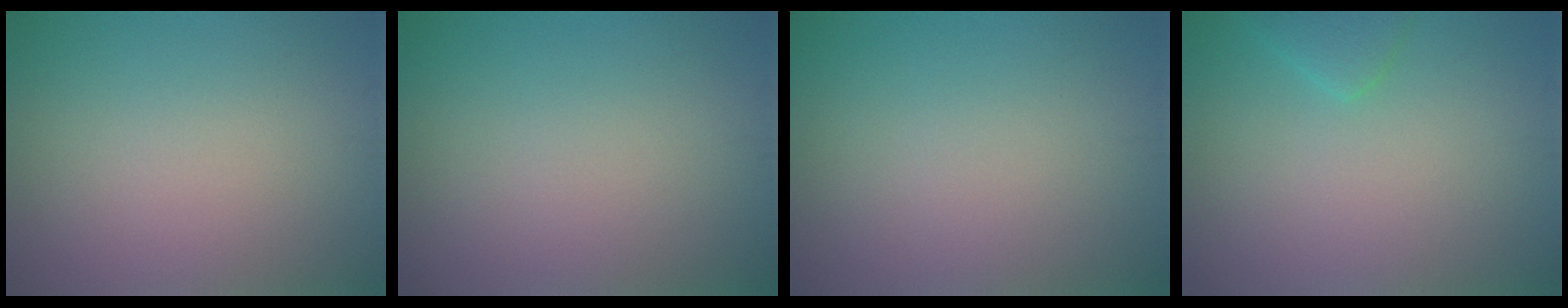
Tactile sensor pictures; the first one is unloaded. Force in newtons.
{"total": 0.0}
{"total": 0.0}
{"total": 1.7, "press": 1.7, "slide": 0.1}